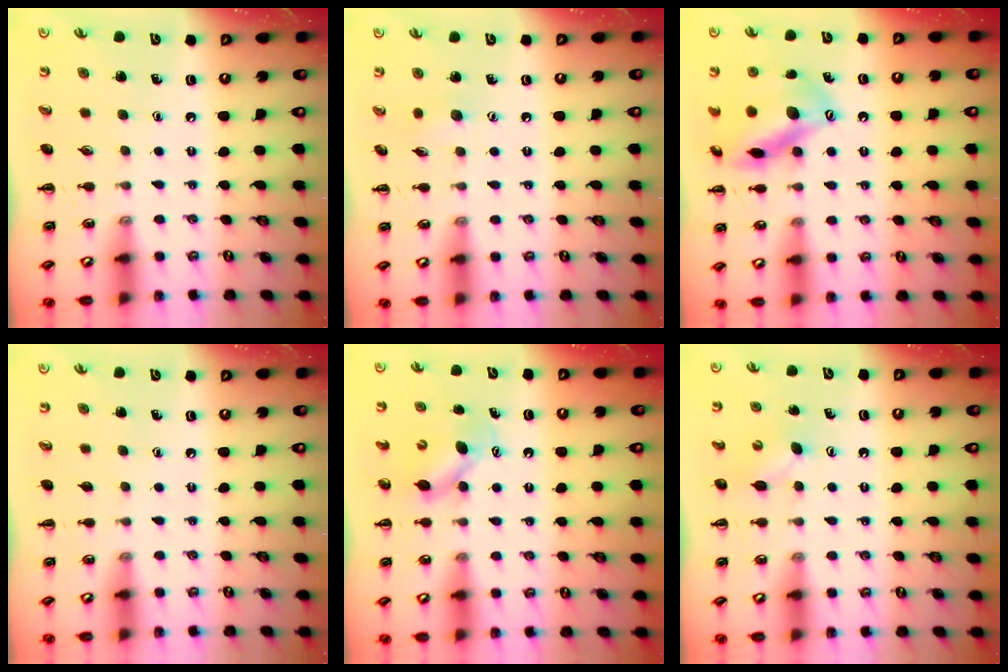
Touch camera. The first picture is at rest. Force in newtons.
{"total": 3.9, "press": 3.7, "slide": 1.0}
{"total": 15.6, "press": 15.6, "slide": 0.7}
{"total": 0.0}
{"total": 5.7, "press": 5.7, "slide": 0.5}
{"total": 3.8, "press": 3.7, "slide": 0.8}